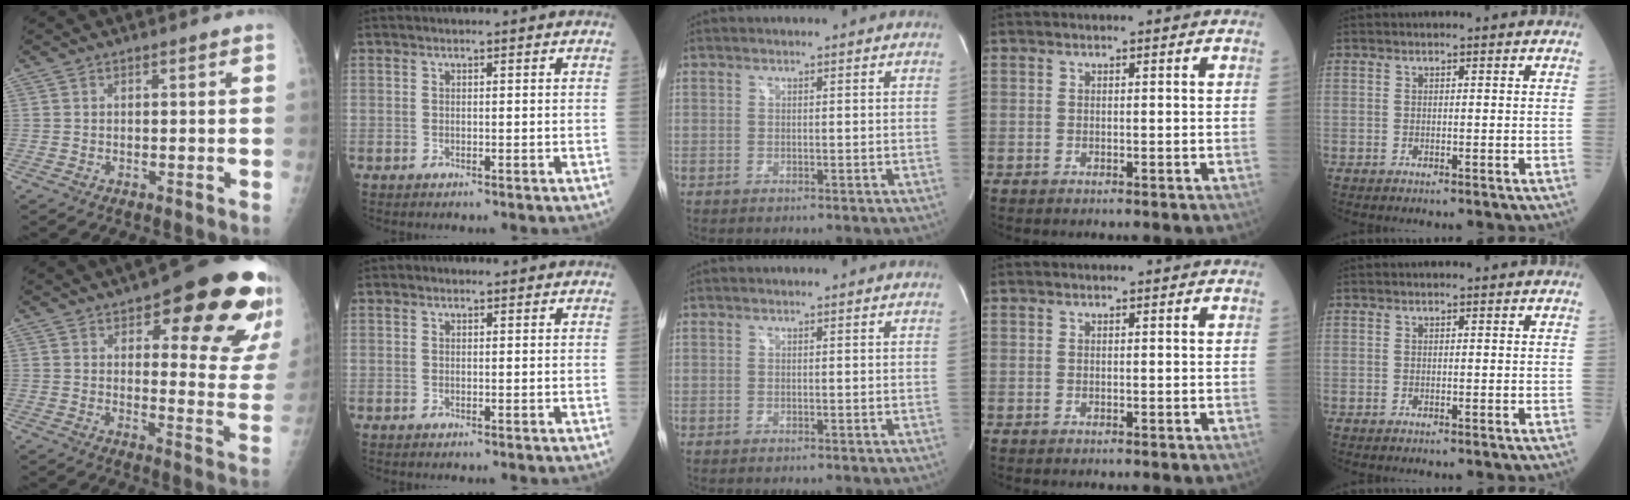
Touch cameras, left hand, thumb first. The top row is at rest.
{"thumb": {"total": 22.6, "force": [12.6, 7.6, 17.2], "torque": [-0.170, -0.054, 0.154]}, "index": {"total": 0.9, "force": [0.5, 0.6, 0.3], "torque": [-0.006, 0.003, 0.003]}}